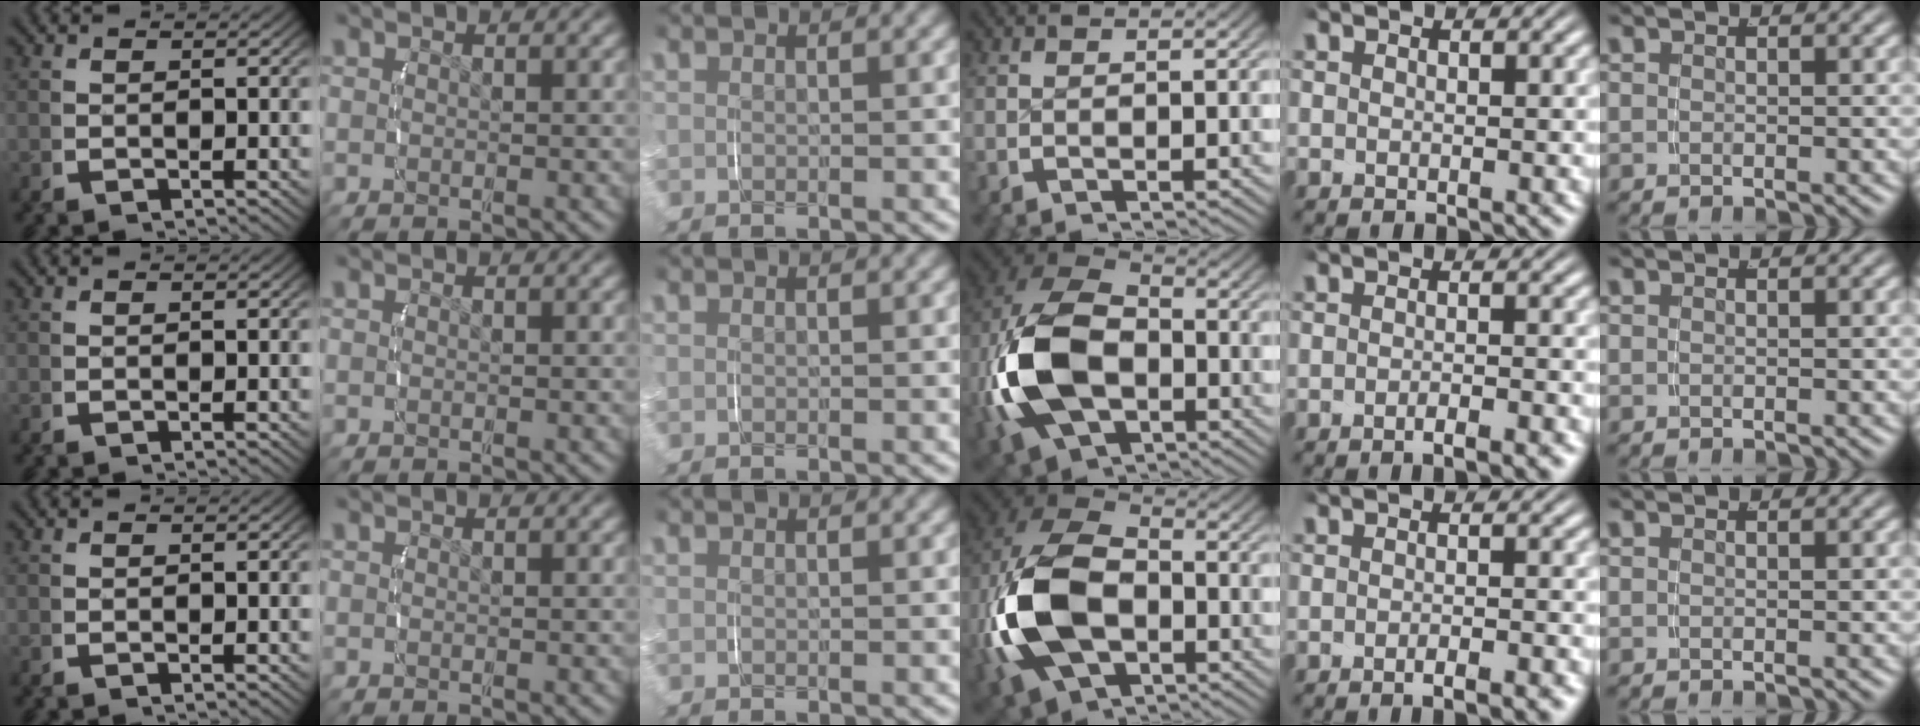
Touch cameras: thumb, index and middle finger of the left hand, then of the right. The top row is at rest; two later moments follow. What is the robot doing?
{"motion": "grasp_and_lifting", "object": "velcro strap"}